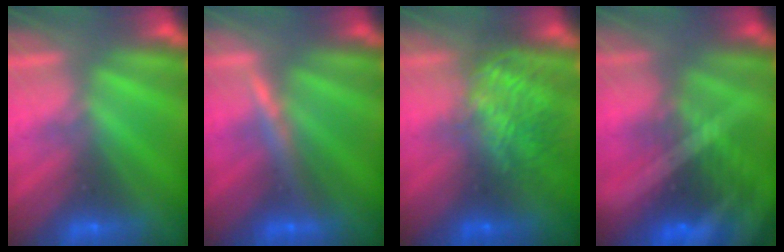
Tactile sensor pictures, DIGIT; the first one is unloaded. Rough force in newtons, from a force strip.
{"total": 3.3}
{"total": 7.3}
{"total": 7.7}